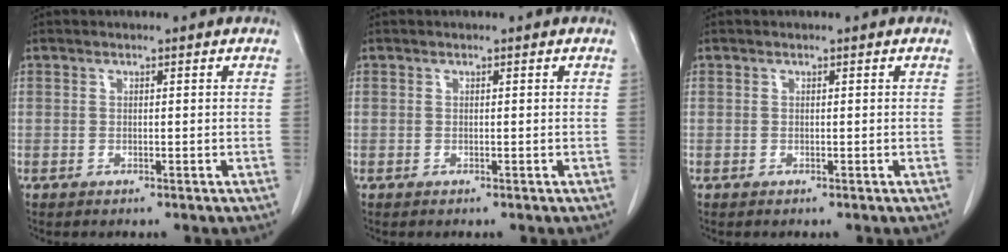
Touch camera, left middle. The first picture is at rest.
{"total": 0.0}
{"total": 0.0}